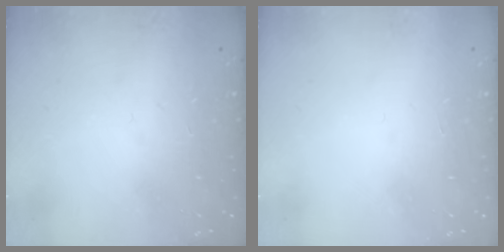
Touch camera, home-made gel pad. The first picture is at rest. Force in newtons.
{"total": 1.6, "press": 1.6, "slide": 0.1}